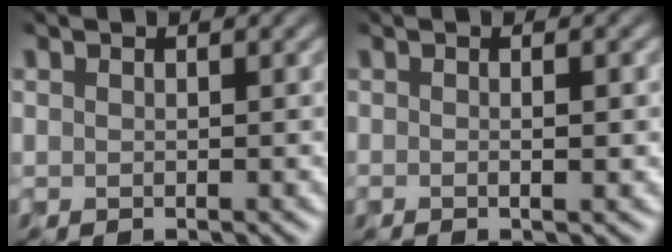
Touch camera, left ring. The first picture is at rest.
{"total": 1.5, "force": [-0.4, -0.3, 1.4], "torque": [-0.019, -0.004, -0.008]}